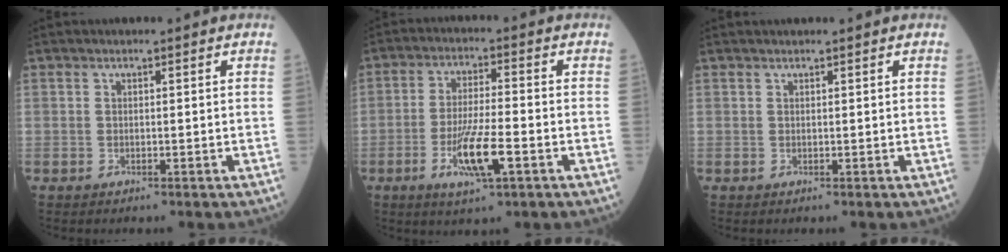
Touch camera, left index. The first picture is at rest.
{"total": 8.4, "force": [-3.4, 1.1, 7.6], "torque": [-0.151, -0.011, -0.058]}
{"total": 1.0, "force": [0.9, 0.0, 0.3], "torque": [-0.003, 0.017, 0.016]}